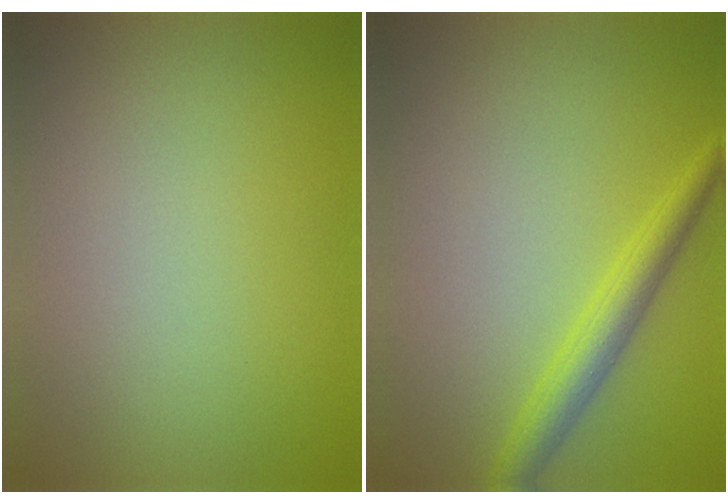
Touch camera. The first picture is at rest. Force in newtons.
{"total": 3.1, "press": 3.1, "slide": 0.1}